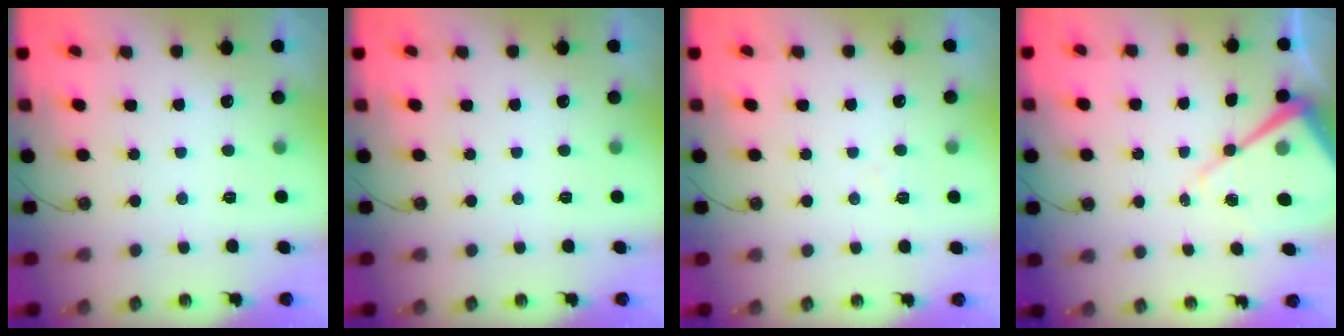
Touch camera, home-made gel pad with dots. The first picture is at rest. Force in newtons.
{"total": 0.0}
{"total": 4.7, "press": 4.7, "slide": 0.5}
{"total": 11.9, "press": 11.8, "slide": 1.0}